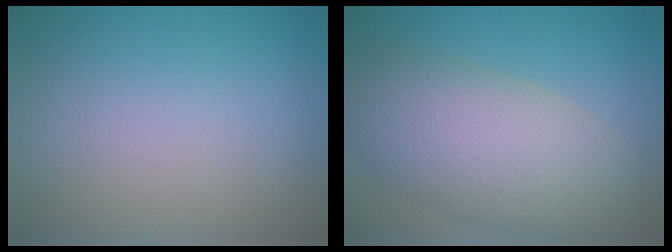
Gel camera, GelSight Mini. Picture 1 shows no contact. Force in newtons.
{"total": 8.8, "press": 8.8, "slide": 0.7}